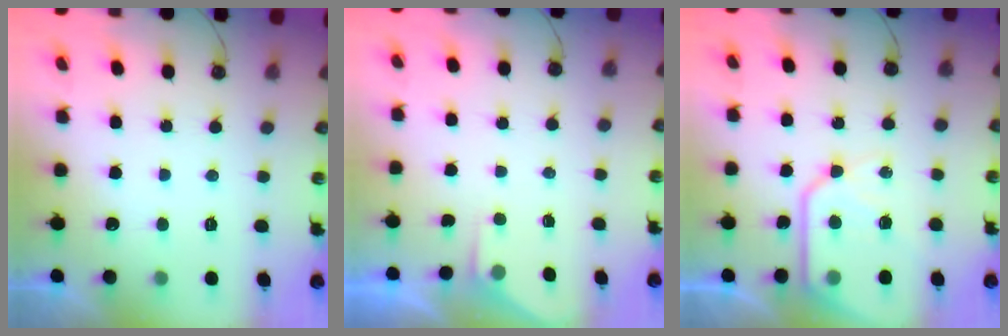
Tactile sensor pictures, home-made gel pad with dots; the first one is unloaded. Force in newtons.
{"total": 1.4, "press": 1.3, "slide": 0.2}
{"total": 14.8, "press": 14.7, "slide": 1.5}